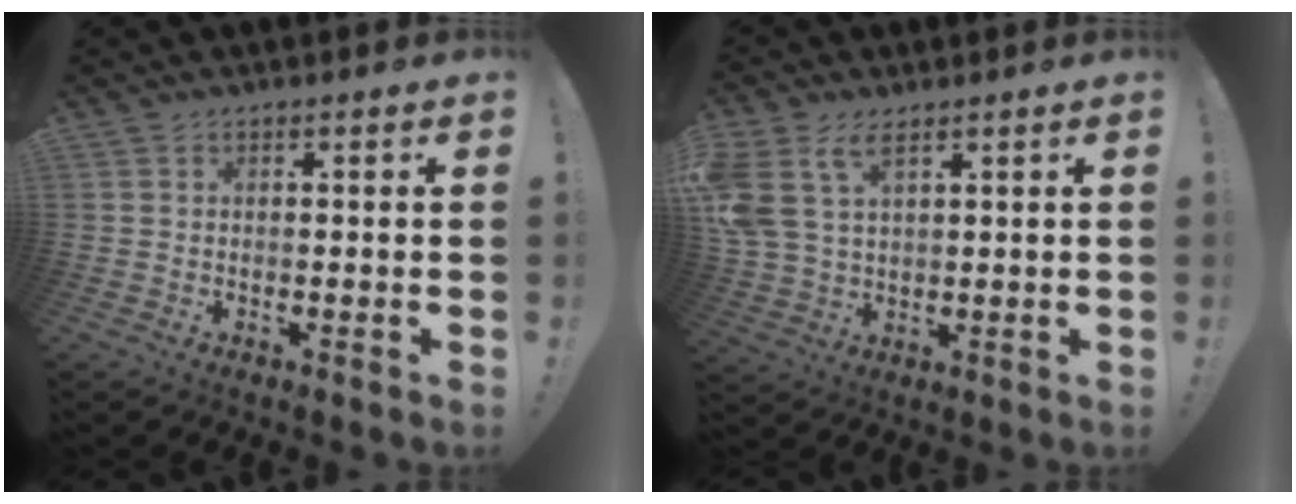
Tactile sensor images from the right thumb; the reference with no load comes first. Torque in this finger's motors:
{"motor_torque": [1.30, 1.33, 1.07, 0.51, 0.15]}